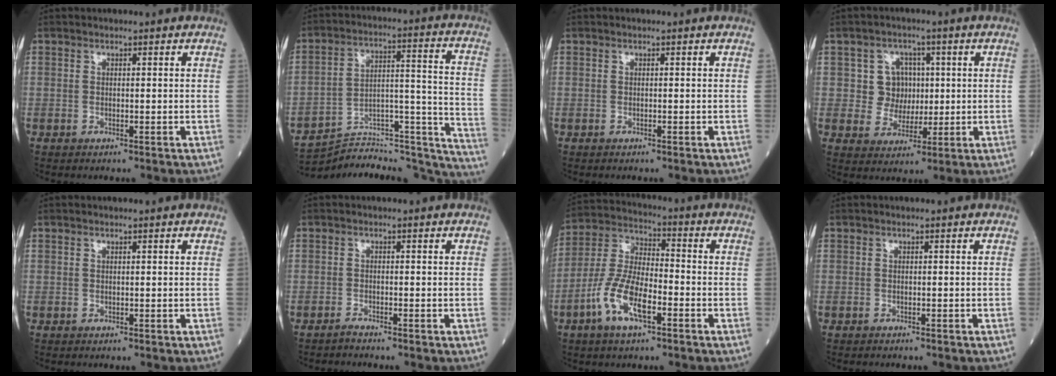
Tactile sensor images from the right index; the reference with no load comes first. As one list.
[{"total": 24.7, "force": [-23.5, 5.0, 6.1], "torque": [-0.044, 0.061, -0.324]}, {"total": 0.0}, {"total": 5.5, "force": [0.9, 5.3, 1.2], "torque": [-0.013, 0.012, 0.017]}, {"total": 0.0}, {"total": 1.0, "force": [-1.0, -0.2, 0.1], "torque": [-0.004, -0.001, -0.018]}, {"total": 10.8, "force": [-4.7, 3.5, 9.1], "torque": [-0.198, 0.002, -0.093]}, {"total": 1.0, "force": [-0.9, 0.2, 0.3], "torque": [-0.008, -0.002, -0.011]}]